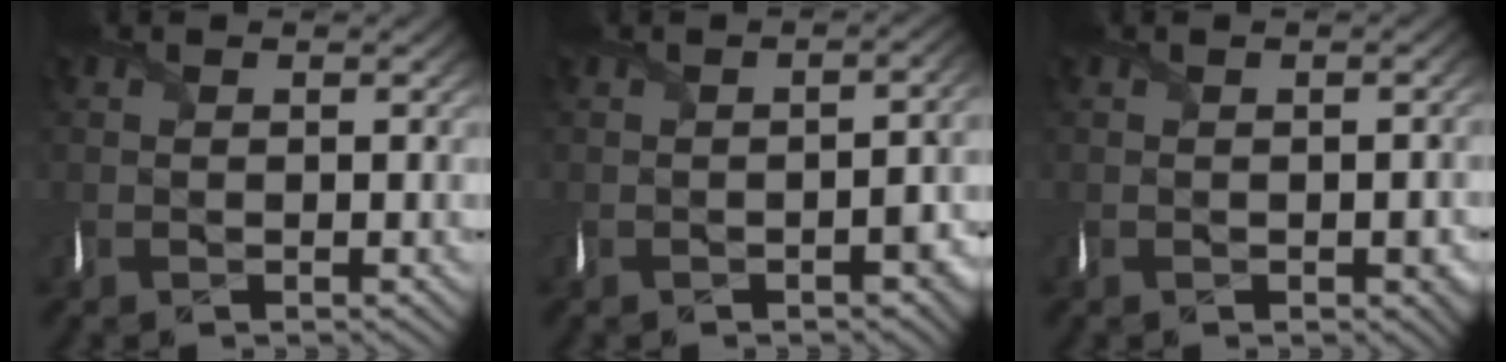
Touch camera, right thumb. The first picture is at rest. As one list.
[{"total": 4.0, "force": [-1.9, 1.6, 3.2], "torque": [-0.039, -0.007, -0.023]}, {"total": 2.7, "force": [-0.8, 1.4, 2.1], "torque": [-0.029, -0.008, -0.007]}]